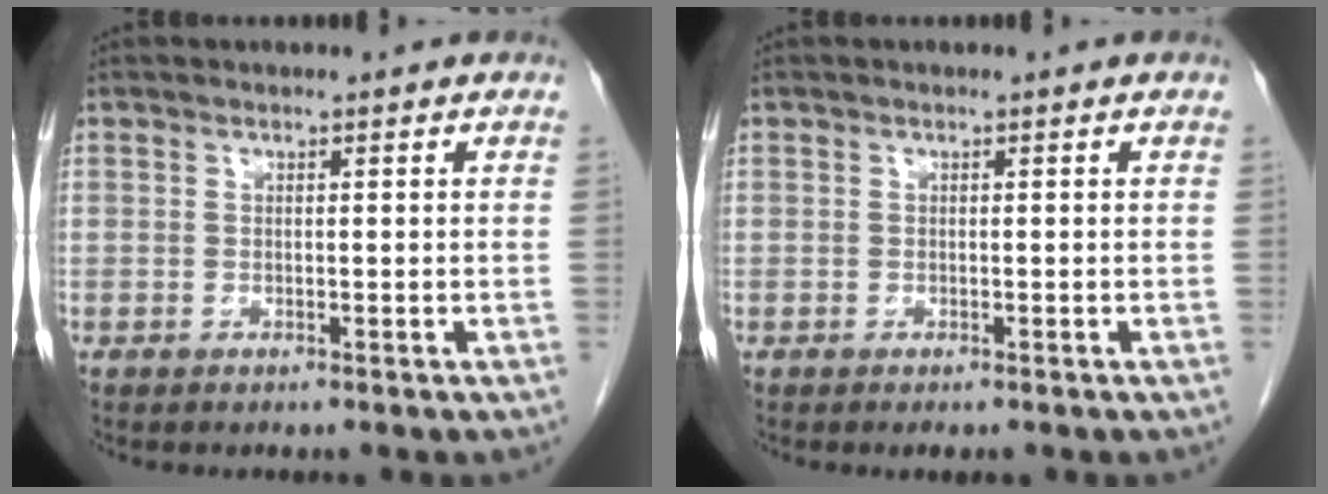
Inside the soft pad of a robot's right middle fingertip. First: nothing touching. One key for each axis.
{"total": 0.9, "fx": -0.7, "fy": 0.4, "fz": 0.5, "tx": -0.005, "ty": -0.001, "tz": -0.005}